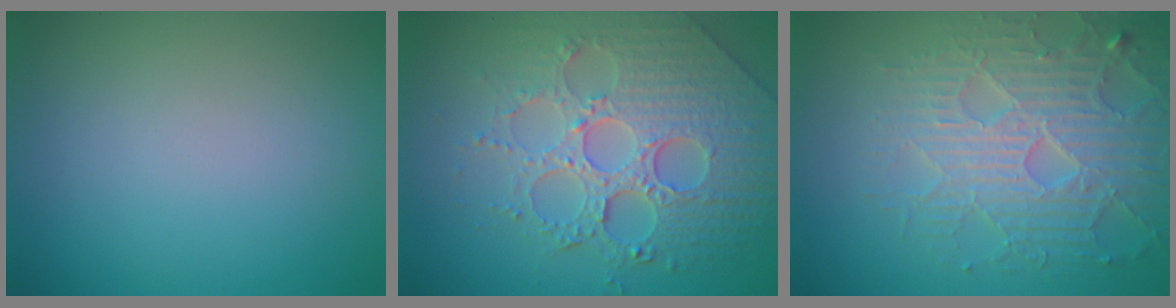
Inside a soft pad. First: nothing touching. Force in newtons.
{"total": 7.9, "press": 6.0, "slide": 5.1}
{"total": 6.1, "press": 5.2, "slide": 3.1}